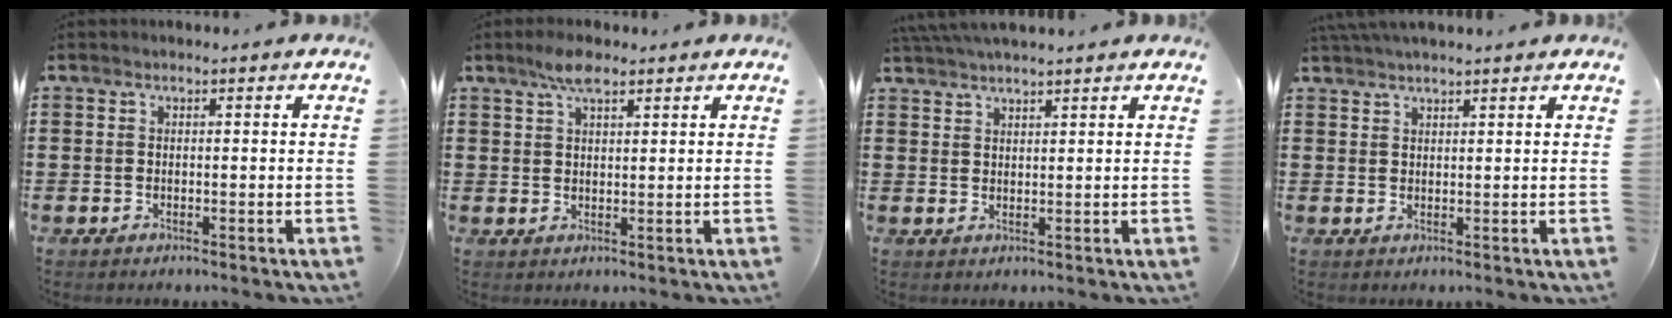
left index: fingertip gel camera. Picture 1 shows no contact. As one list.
[{"total": 4.3, "force": [2.8, 1.4, 2.9], "torque": [-0.065, 0.007, 0.050]}, {"total": 2.8, "force": [2.6, -0.1, 0.8], "torque": [-0.023, 0.000, 0.051]}, {"total": 2.0, "force": [1.9, 0.1, 0.6], "torque": [-0.016, 0.002, 0.037]}]